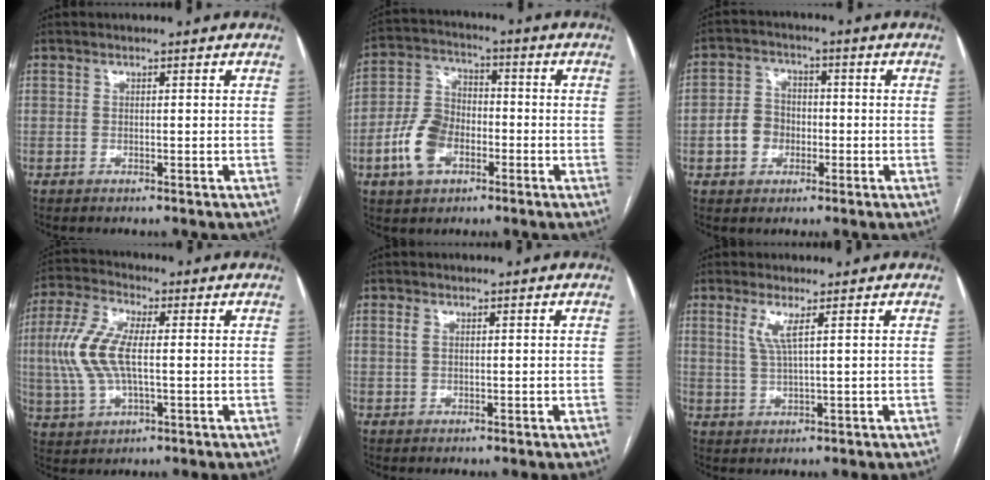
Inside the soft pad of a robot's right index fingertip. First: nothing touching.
{"total": 9.6, "force": [-3.5, 6.3, 6.3], "torque": [-0.147, 0.018, -0.065]}
{"total": 5.9, "force": [-1.5, 5.0, 2.8], "torque": [-0.064, 0.022, -0.023]}
{"total": 10.4, "force": [0.3, 4.0, 9.6], "torque": [-0.232, 0.012, 0.008]}
{"total": 1.2, "force": [0.5, 0.8, 0.8], "torque": [-0.023, 0.009, 0.013]}
{"total": 3.5, "force": [1.5, -0.1, 3.2], "torque": [-0.073, -0.002, 0.033]}